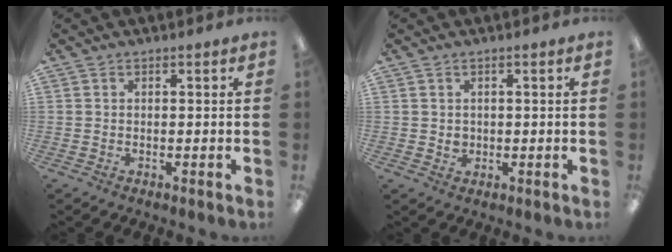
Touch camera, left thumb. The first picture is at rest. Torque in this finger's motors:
{"motor_torque": [-0.19, -0.18, 0.05, -0.25, 0.00]}